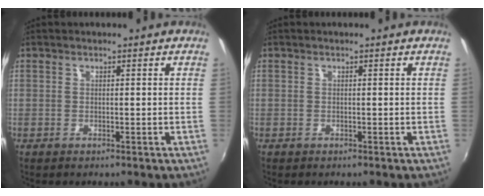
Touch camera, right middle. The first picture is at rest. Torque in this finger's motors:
{"motor_torque": [0.81, -0.81, -0.07, -0.19]}